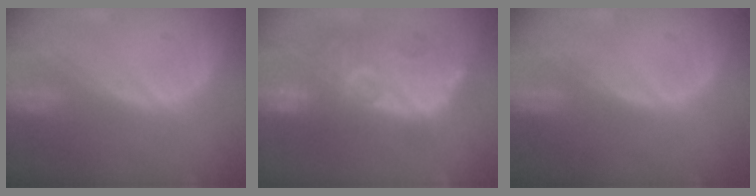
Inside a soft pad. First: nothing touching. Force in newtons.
{"total": 12.1, "press": 11.7, "slide": 2.9}
{"total": 0.0}